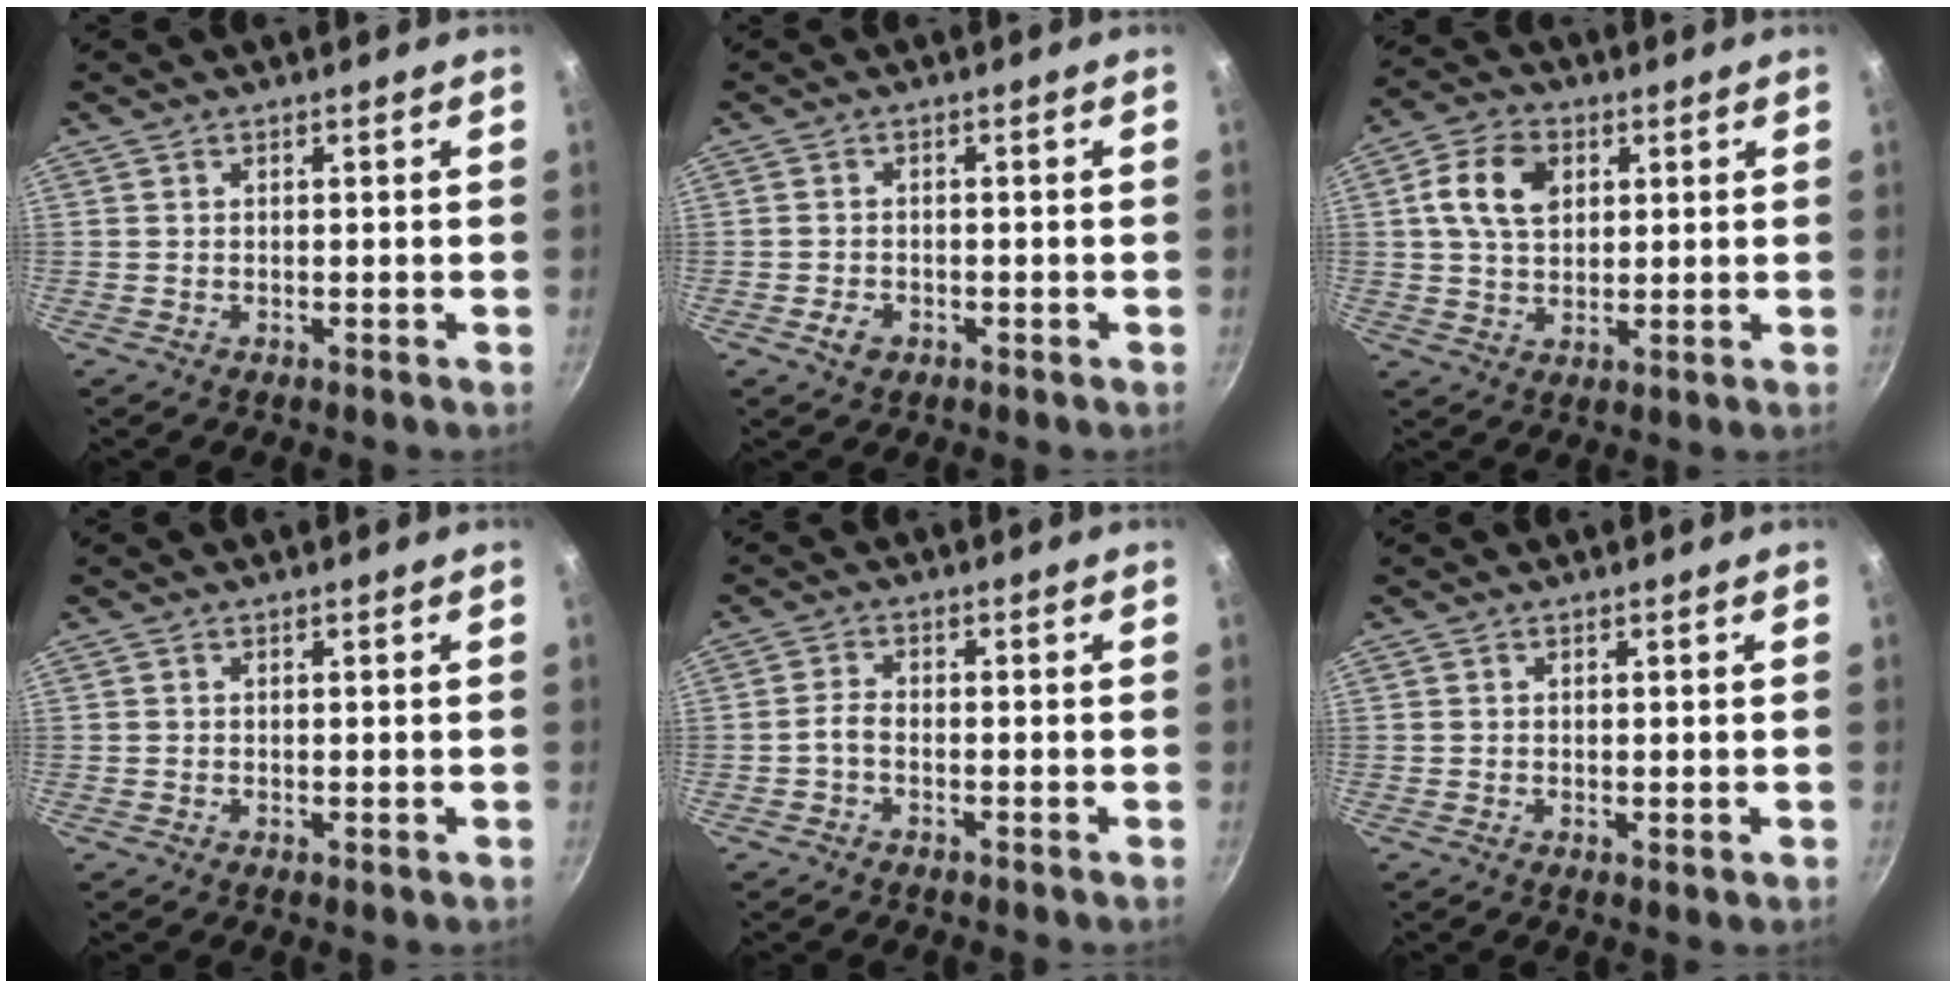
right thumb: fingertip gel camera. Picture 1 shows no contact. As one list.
[{"total": 2.9, "force": [-1.3, 2.1, 1.6], "torque": [-0.025, 0.011, -0.021]}, {"total": 9.7, "force": [2.6, 6.7, 6.5], "torque": [-0.109, 0.007, 0.040]}, {"total": 0.0}, {"total": 2.1, "force": [-1.2, 1.0, 1.5], "torque": [-0.037, 0.014, -0.030]}, {"total": 0.8, "force": [0.0, 0.3, 0.8], "torque": [-0.012, -0.002, -0.001]}]